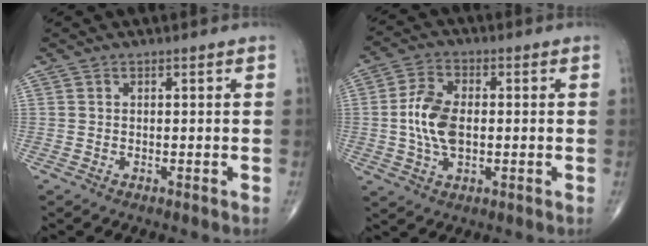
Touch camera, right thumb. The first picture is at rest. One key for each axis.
{"total": 9.8, "fx": 0.2, "fy": 5.5, "fz": 8.1, "tx": -0.166, "ty": 0.002, "tz": 0.006}